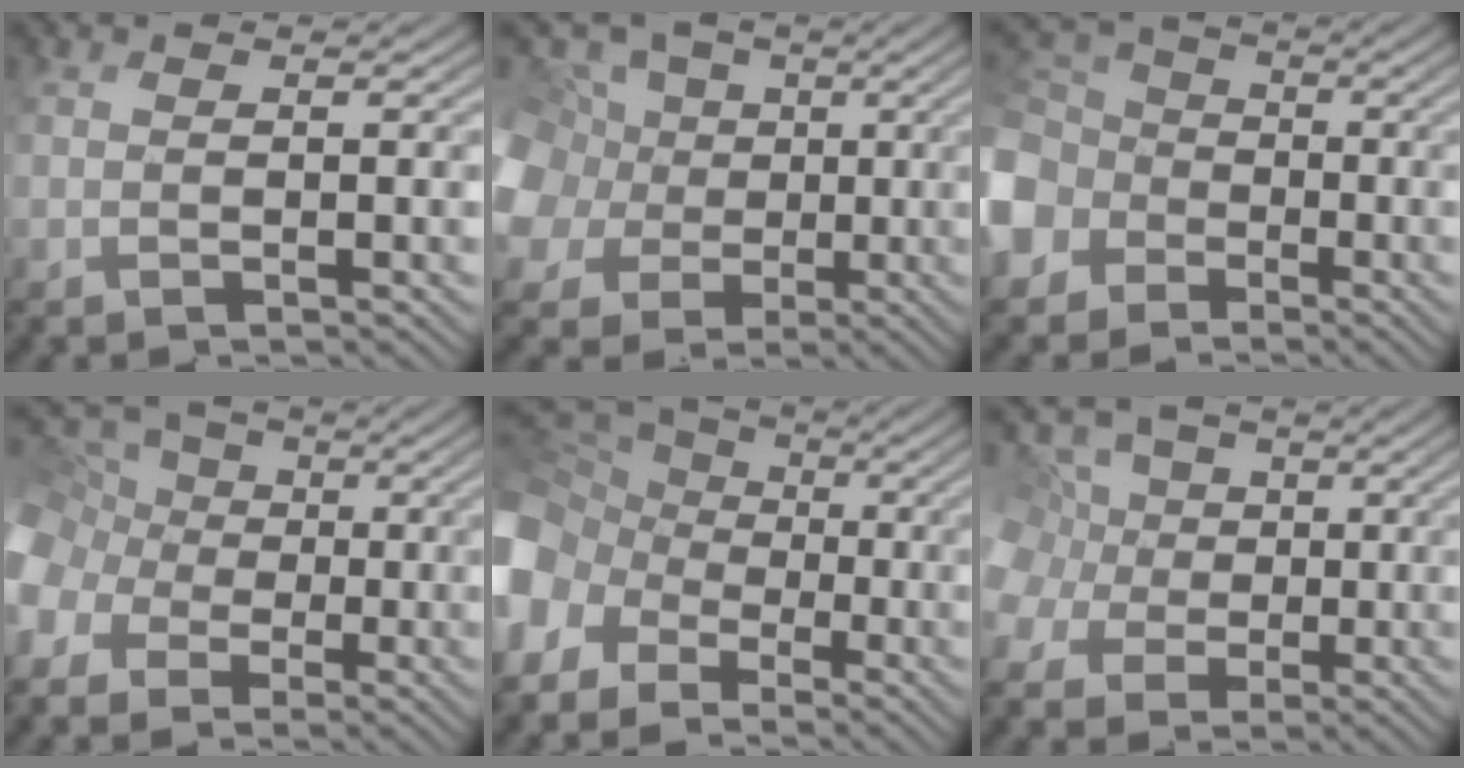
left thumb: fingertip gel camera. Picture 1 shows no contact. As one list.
[{"total": 11.3, "force": [0.1, 10.8, 3.3], "torque": [-0.166, 0.016, -0.015]}, {"total": 8.0, "force": [-3.6, 6.8, 2.0], "torque": [-0.103, -0.006, -0.084]}, {"total": 10.2, "force": [-4.2, 8.7, 3.2], "torque": [-0.141, -0.015, -0.086]}, {"total": 13.1, "force": [-5.2, 10.6, 5.7], "torque": [-0.210, -0.028, -0.085]}, {"total": 6.5, "force": [0.1, 6.4, 1.0], "torque": [-0.070, 0.020, -0.019]}]